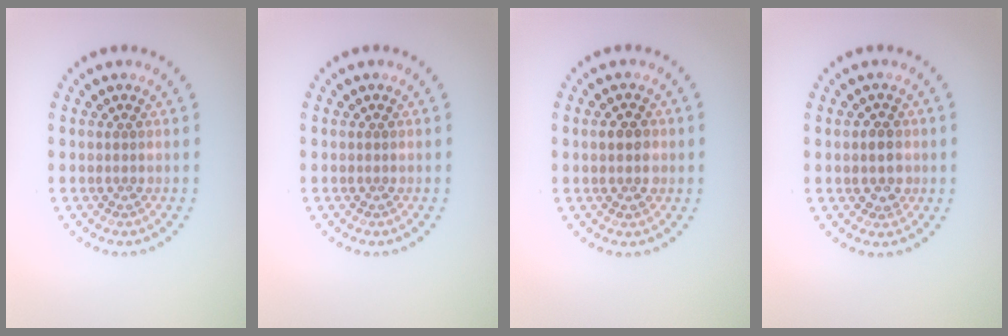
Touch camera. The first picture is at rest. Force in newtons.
{"total": 0.0}
{"total": 2.7, "press": 2.7, "slide": 0.2}
{"total": 2.1, "press": 2.0, "slide": 0.6}